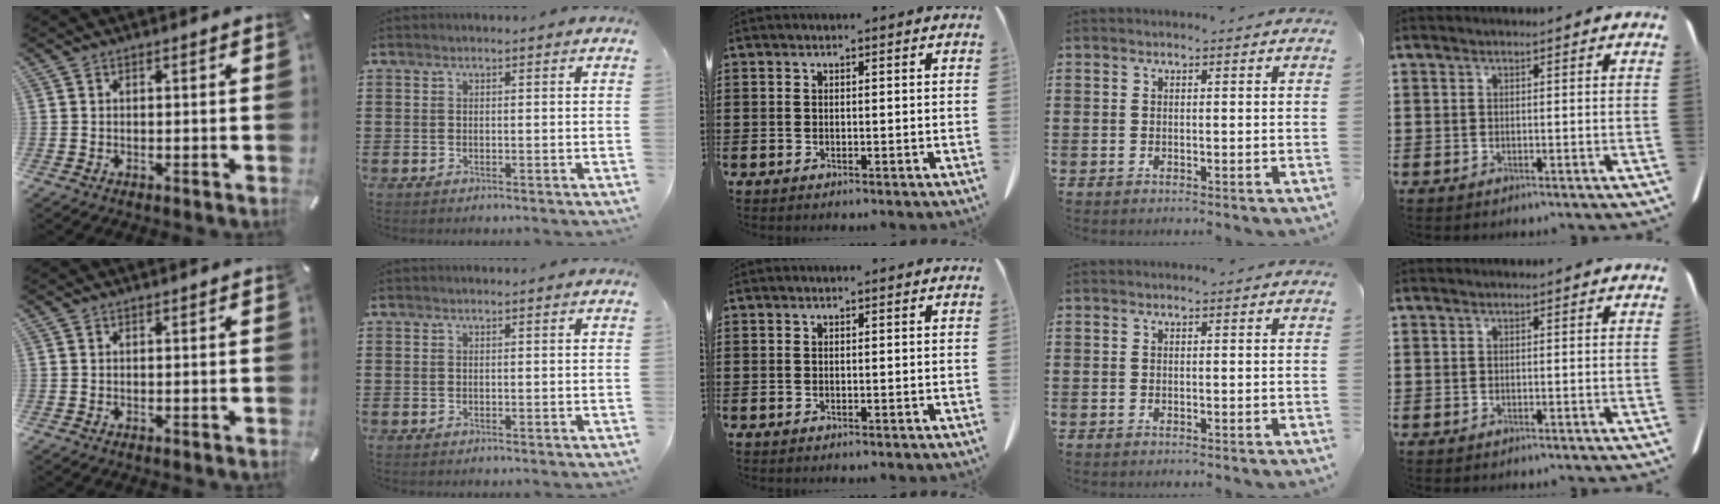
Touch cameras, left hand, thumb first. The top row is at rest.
{}